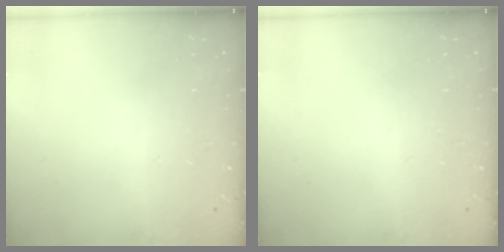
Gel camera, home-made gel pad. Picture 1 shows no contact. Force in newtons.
{"total": 0.0}